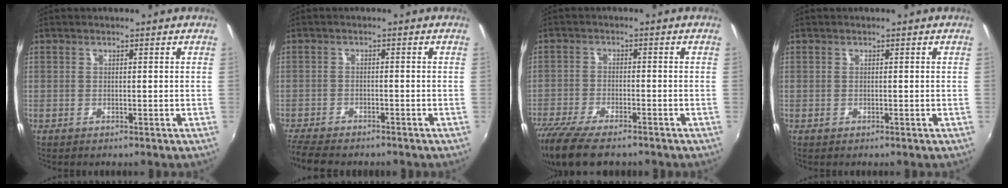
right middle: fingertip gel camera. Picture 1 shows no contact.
{"total": 8.4, "force": [-7.4, 2.1, 3.4], "torque": [-0.092, -0.028, -0.126]}
{"total": 13.8, "force": [-10.9, 3.9, 7.5], "torque": [-0.173, -0.050, -0.190]}
{"total": 0.0}